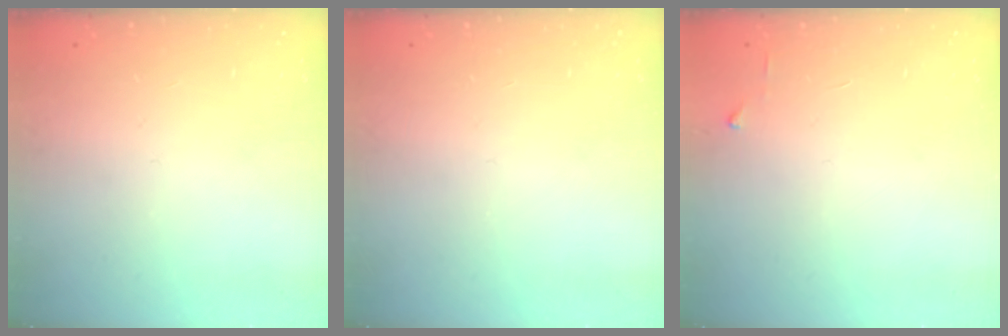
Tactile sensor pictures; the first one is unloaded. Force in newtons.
{"total": 0.0}
{"total": 3.7, "press": 3.6, "slide": 0.4}